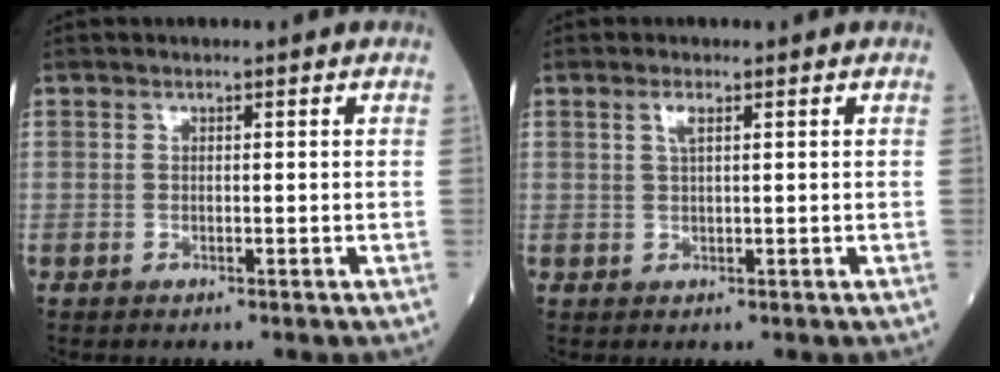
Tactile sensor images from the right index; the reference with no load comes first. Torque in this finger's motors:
{"motor_torque": [0.09, 0.13, 0.02, 0.03]}